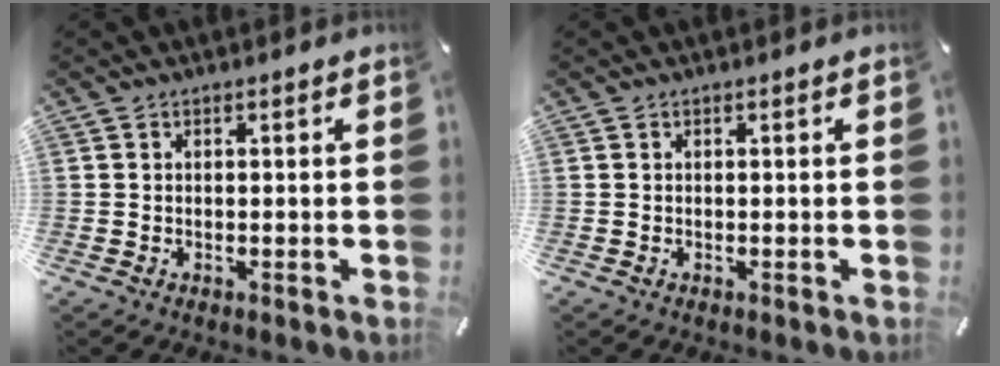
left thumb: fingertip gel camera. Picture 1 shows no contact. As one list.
[{"total": 0.0}]